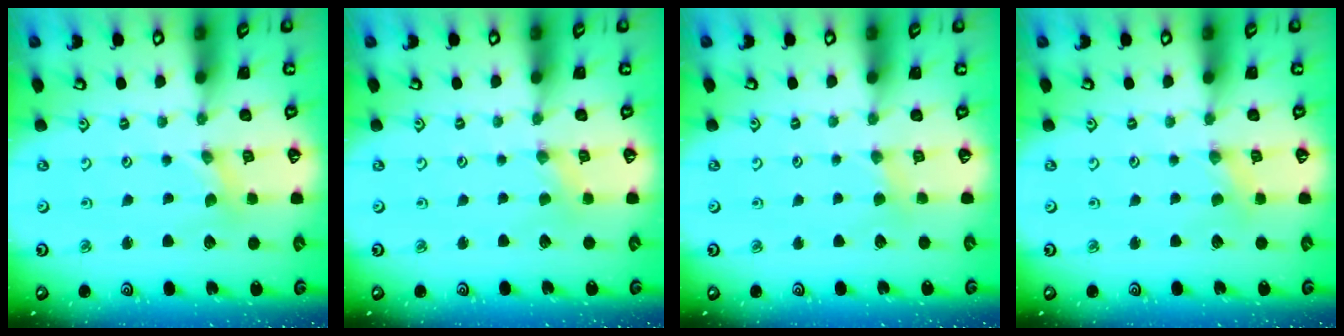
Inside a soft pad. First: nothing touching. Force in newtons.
{"total": 0.6, "press": 0.6, "slide": 0.1}
{"total": 2.3, "press": 2.3, "slide": 0.4}
{"total": 0.7, "press": 0.7, "slide": 0.2}